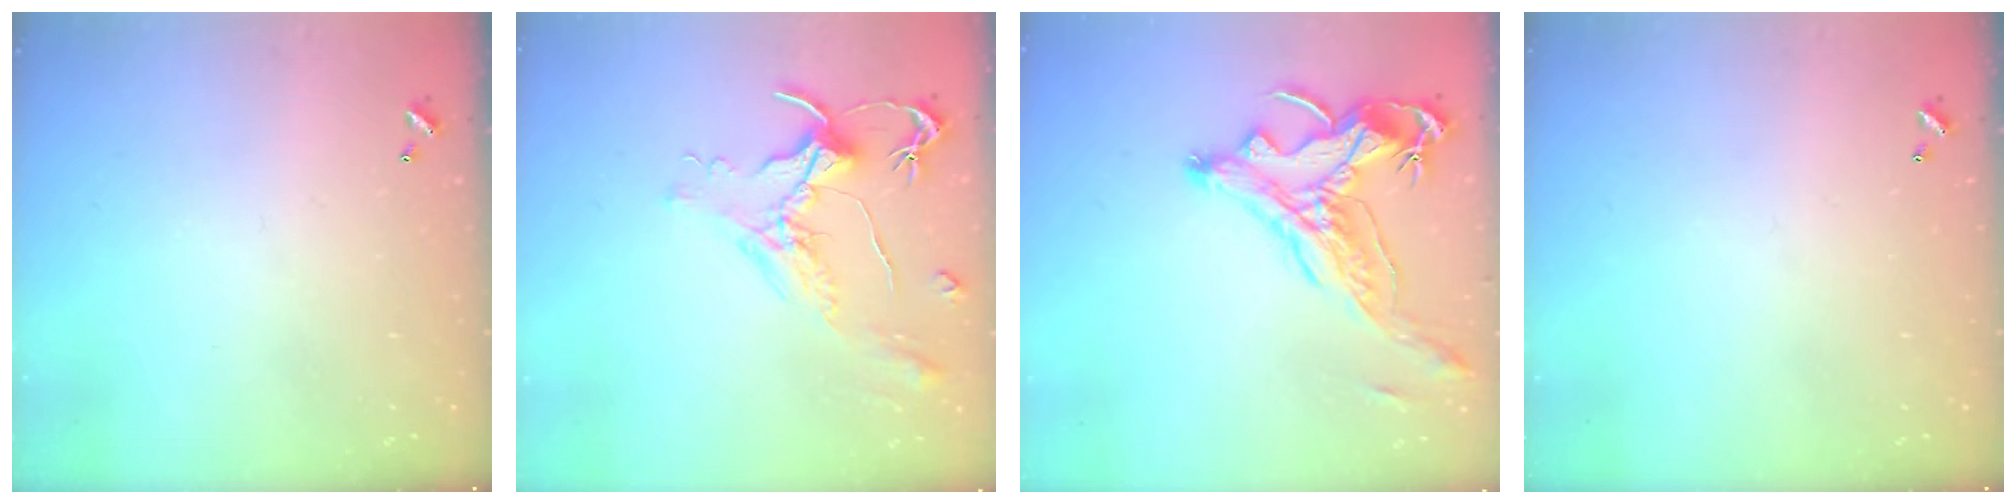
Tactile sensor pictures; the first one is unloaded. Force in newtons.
{"total": 1.6, "press": 1.5, "slide": 0.7}
{"total": 2.9, "press": 2.5, "slide": 1.3}
{"total": 0.0}